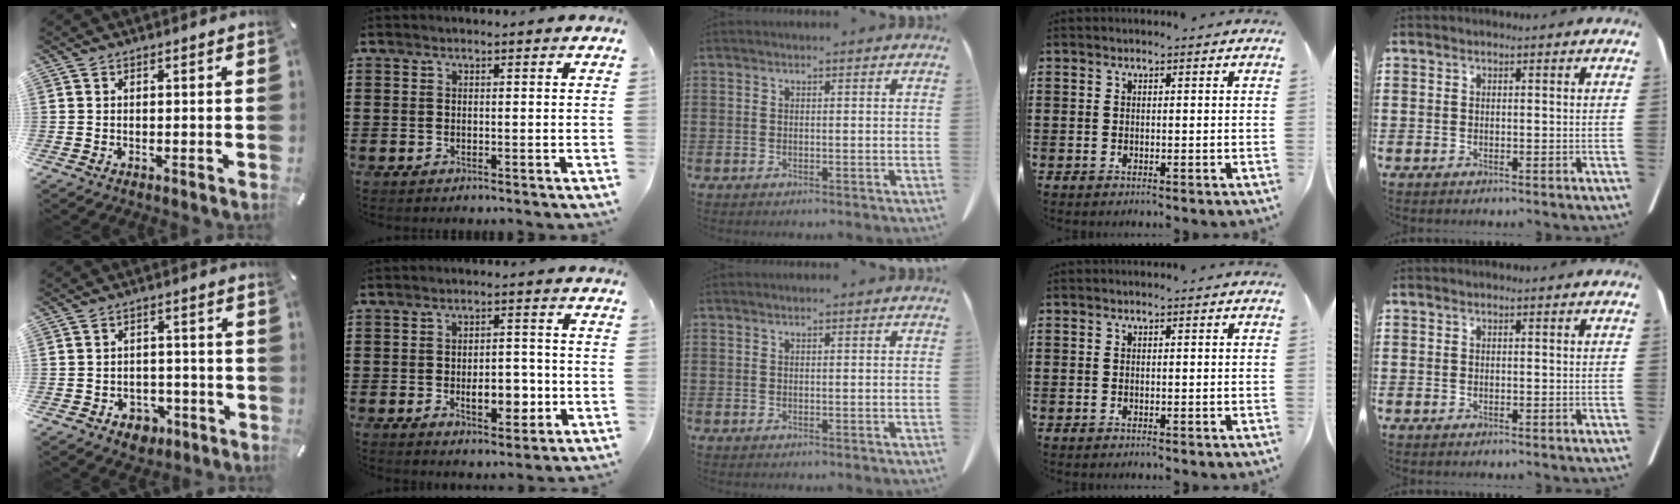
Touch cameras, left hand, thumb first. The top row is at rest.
{"thumb": {"total": 4.9, "force": [-2.6, 3.9, 1.6], "torque": [-0.024, 0.009, -0.047]}, "index": {"total": 6.7, "force": [-1.8, 3.4, 5.4], "torque": [-0.078, 0.005, -0.033]}}